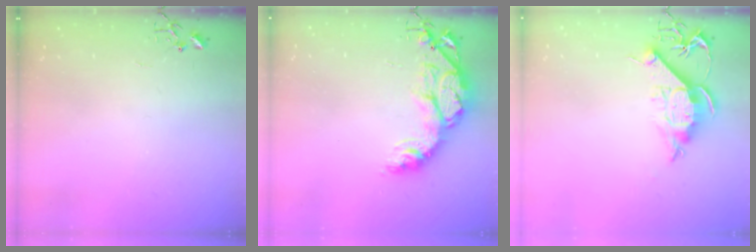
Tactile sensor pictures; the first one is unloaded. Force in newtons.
{"total": 15.3, "press": 15.3, "slide": 1.1}
{"total": 10.6, "press": 10.6, "slide": 0.4}